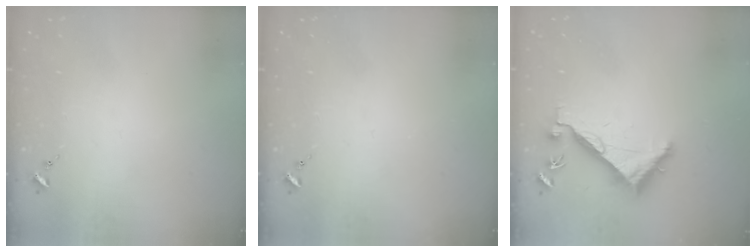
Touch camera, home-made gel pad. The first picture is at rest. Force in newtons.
{"total": 0.0}
{"total": 7.2, "press": 7.2, "slide": 0.3}